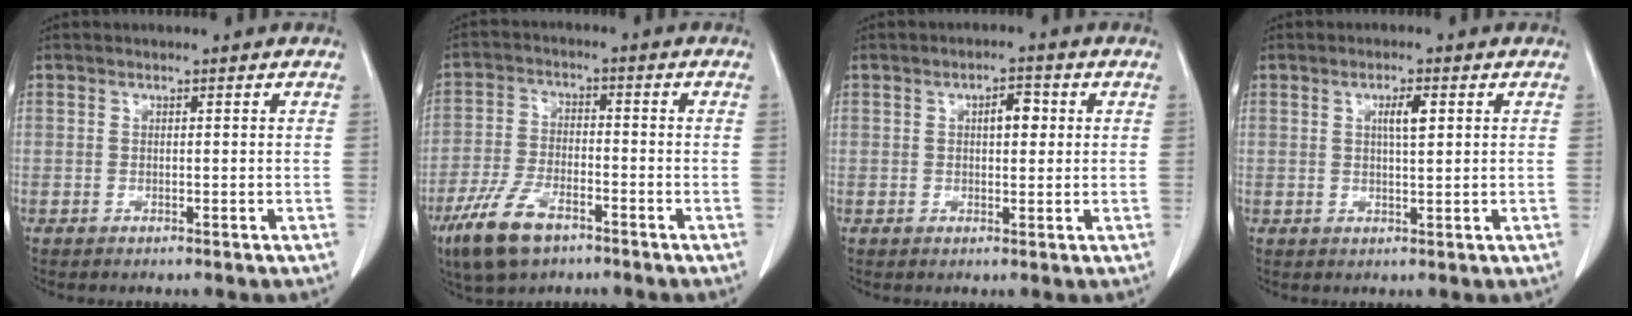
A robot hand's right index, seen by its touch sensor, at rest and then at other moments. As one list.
[{"total": 10.0, "force": [-6.2, 4.0, 6.7], "torque": [-0.147, -0.009, -0.113]}, {"total": 3.7, "force": [0.8, 1.6, 3.2], "torque": [-0.053, 0.009, 0.013]}, {"total": 3.4, "force": [1.0, 0.7, 3.1], "torque": [-0.056, 0.002, 0.018]}]